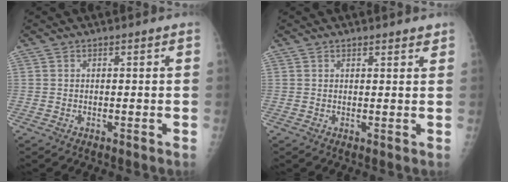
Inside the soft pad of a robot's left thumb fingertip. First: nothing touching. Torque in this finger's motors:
{"motor_torque": [-0.16, -0.04, -0.27, -0.21, 0.06]}